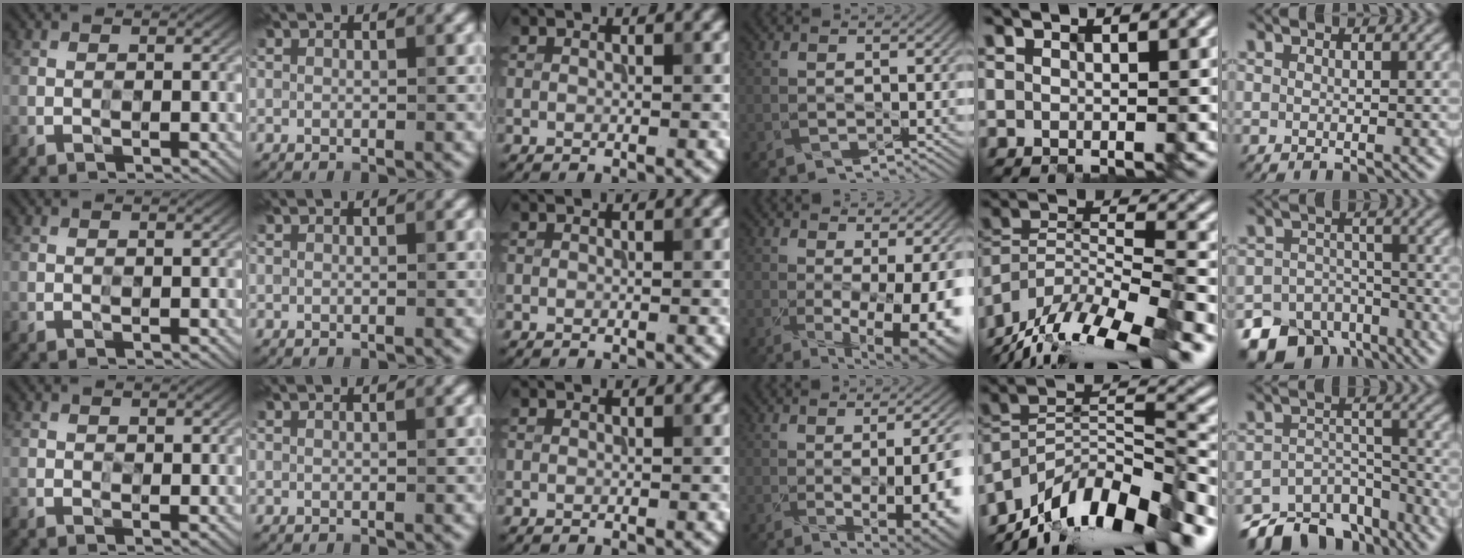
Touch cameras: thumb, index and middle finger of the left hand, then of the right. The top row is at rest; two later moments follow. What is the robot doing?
{"motion": "close", "object": "medicine box"}